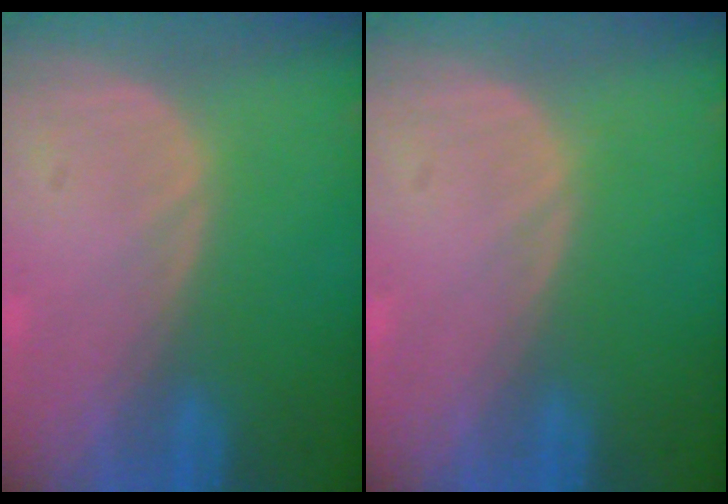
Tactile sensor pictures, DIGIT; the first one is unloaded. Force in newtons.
{"total": 0.0}